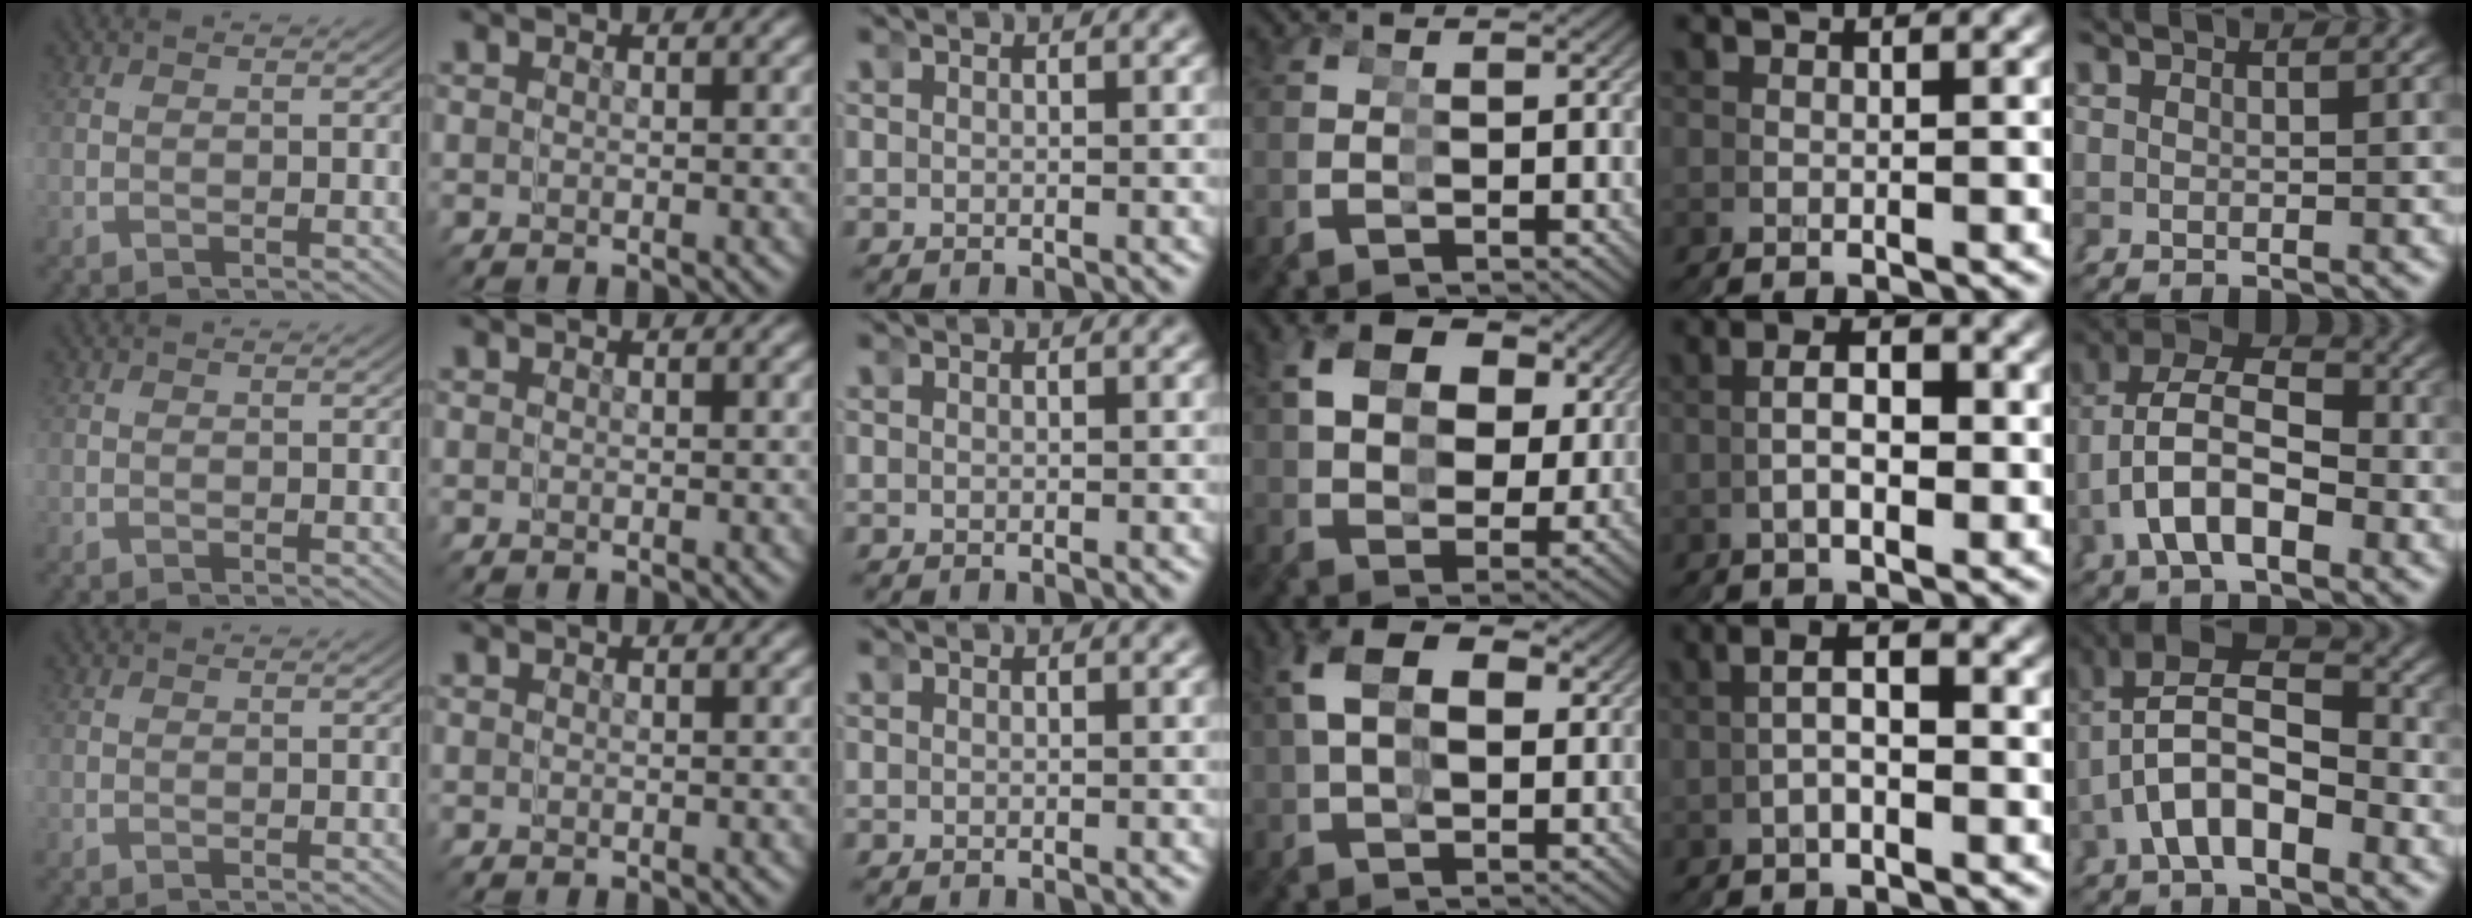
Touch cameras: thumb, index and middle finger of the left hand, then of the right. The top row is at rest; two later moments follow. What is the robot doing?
{"motion": "grasp_and_lifting", "object": "bandage"}